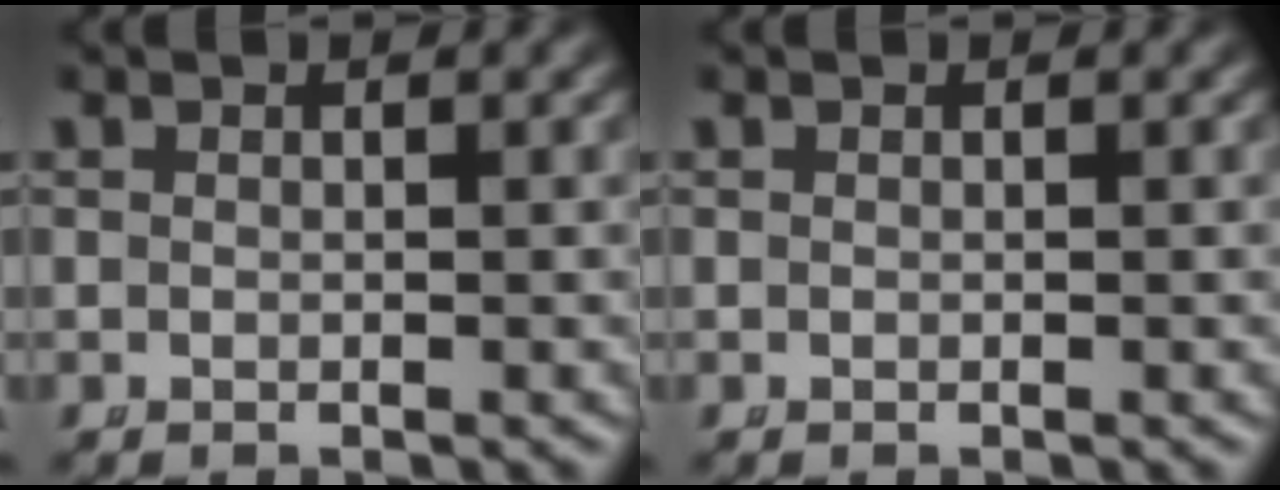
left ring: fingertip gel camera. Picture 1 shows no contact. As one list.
[{"total": 0.0}]